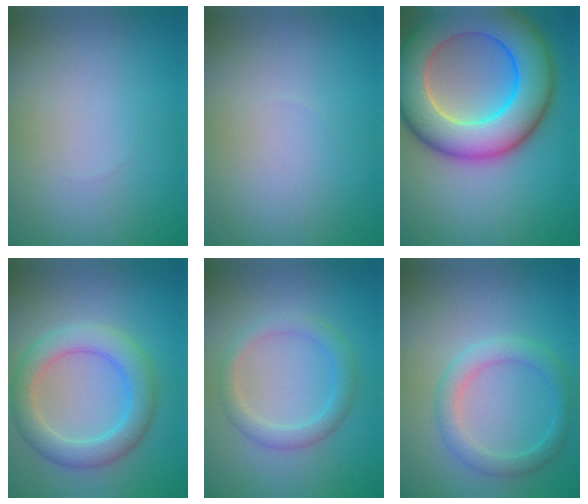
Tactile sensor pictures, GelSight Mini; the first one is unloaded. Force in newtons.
{"total": 0.0}
{"total": 11.9, "press": 11.9, "slide": 0.5}
{"total": 4.6, "press": 4.6, "slide": 0.1}
{"total": 2.5, "press": 2.5, "slide": 0.2}
{"total": 2.7, "press": 2.7, "slide": 0.1}